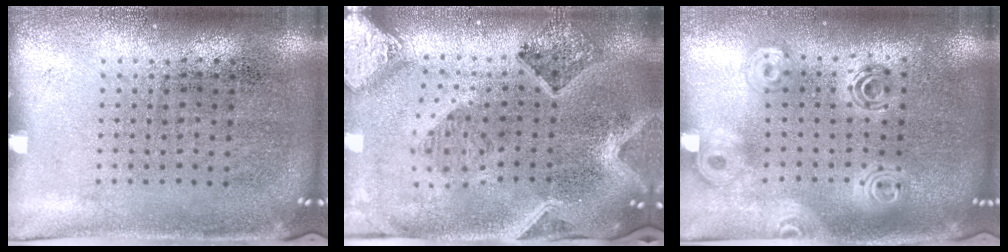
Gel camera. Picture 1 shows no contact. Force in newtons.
{"total": 3.0, "press": 2.6, "slide": 1.5}
{"total": 1.8, "press": 1.6, "slide": 0.9}